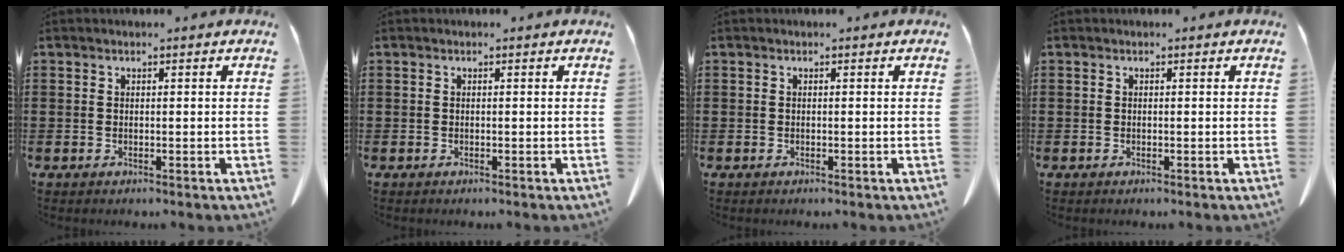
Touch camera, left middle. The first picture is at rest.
{"total": 0.0}
{"total": 0.0}
{"total": 0.0}